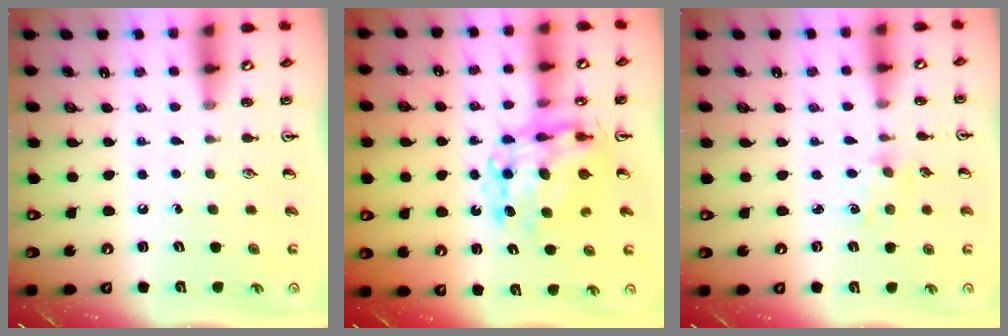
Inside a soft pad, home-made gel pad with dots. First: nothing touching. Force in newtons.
{"total": 10.9, "press": 10.9, "slide": 0.9}
{"total": 2.2, "press": 2.1, "slide": 0.3}